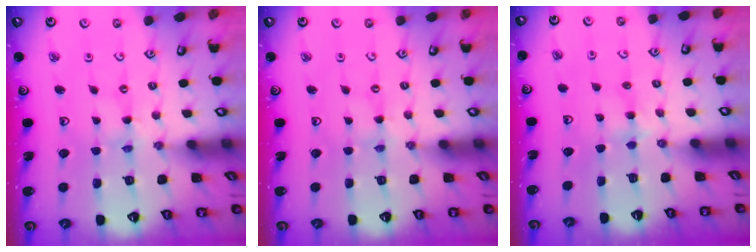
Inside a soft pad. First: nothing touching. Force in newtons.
{"total": 0.0}
{"total": 2.7, "press": 2.7, "slide": 0.4}